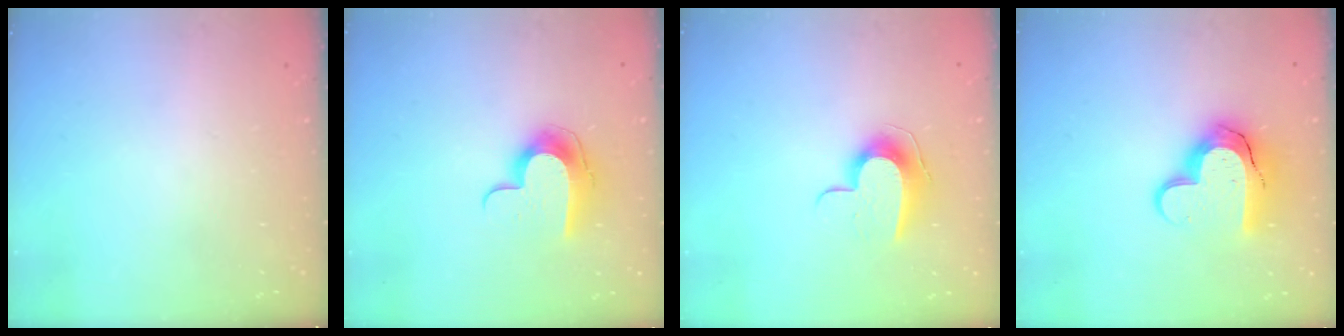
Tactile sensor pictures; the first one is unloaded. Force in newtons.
{"total": 10.3, "press": 10.3, "slide": 0.1}
{"total": 9.9, "press": 9.9, "slide": 0.3}
{"total": 14.2, "press": 14.1, "slide": 1.0}